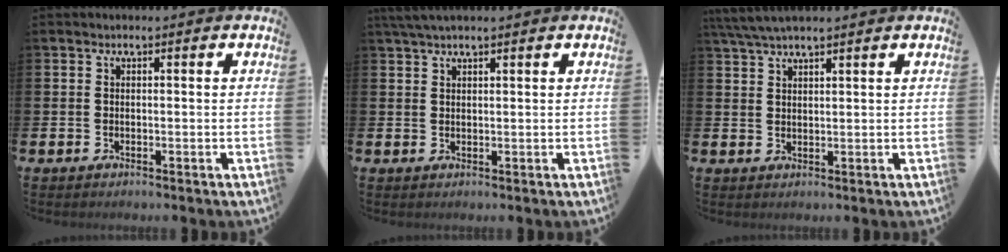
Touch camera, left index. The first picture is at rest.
{"total": 2.5, "force": [2.1, 0.4, 1.3], "torque": [-0.032, 0.004, 0.038]}
{"total": 4.1, "force": [3.5, 0.6, 2.0], "torque": [-0.049, -0.003, 0.066]}